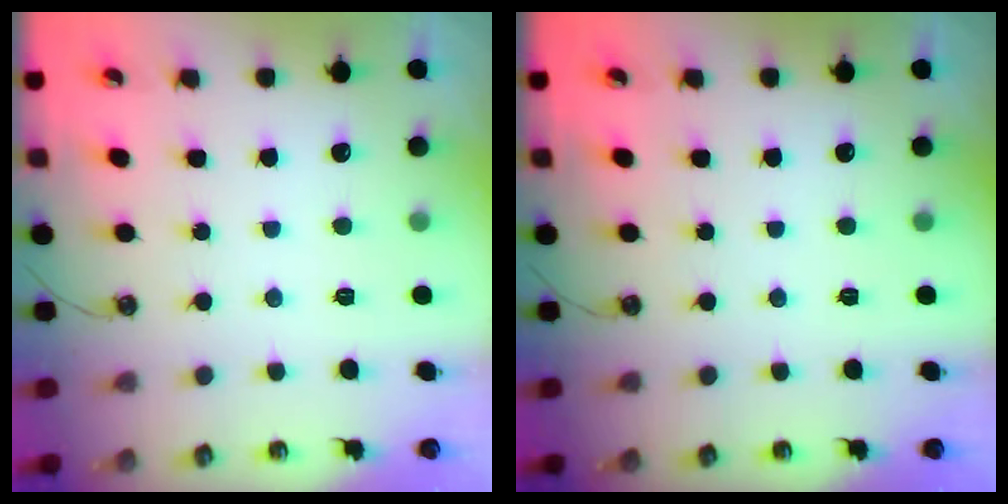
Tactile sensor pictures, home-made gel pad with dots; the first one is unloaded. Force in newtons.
{"total": 0.0}